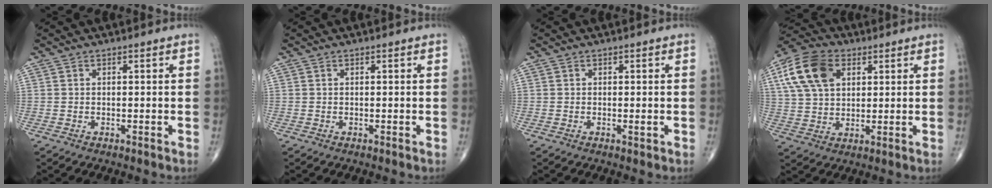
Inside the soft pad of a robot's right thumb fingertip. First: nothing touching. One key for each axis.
{"total": 0.0}
{"total": 0.6, "fx": -0.1, "fy": 0.1, "fz": 0.6, "tx": -0.010, "ty": -0.003, "tz": -0.001}
{"total": 13.6, "fx": 5.0, "fy": 8.8, "fz": 9.0, "tx": -0.166, "ty": 0.002, "tz": 0.091}